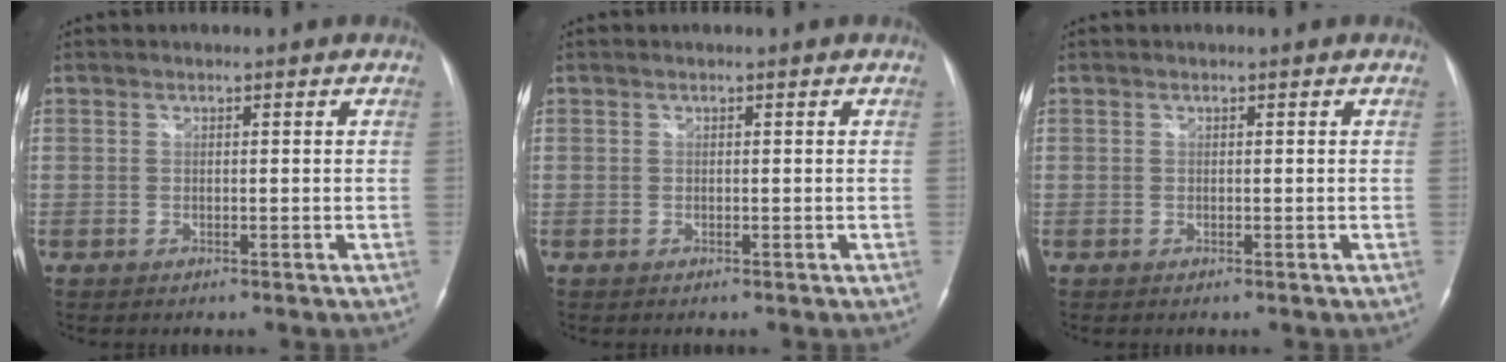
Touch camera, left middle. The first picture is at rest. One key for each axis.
{"total": 0.0}
{"total": 0.0}